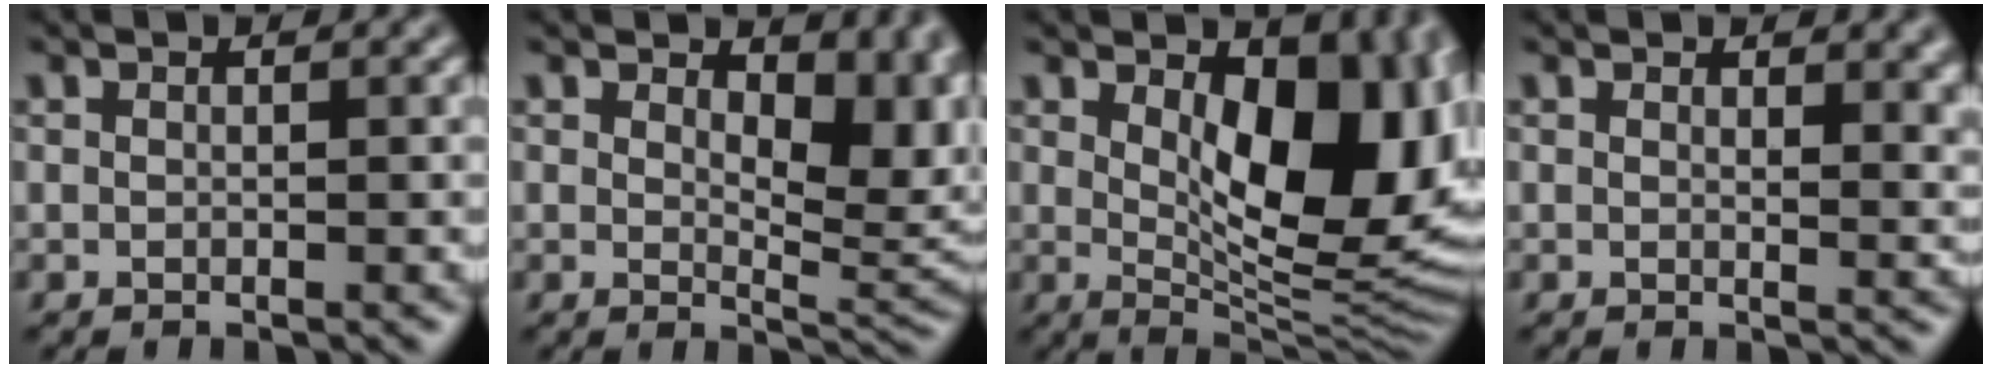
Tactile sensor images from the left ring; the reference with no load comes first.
{"total": 7.5, "force": [2.5, 4.0, 5.9], "torque": [-0.078, -0.014, 0.042]}
{"total": 12.7, "force": [2.5, 6.2, 10.8], "torque": [-0.126, -0.013, 0.047]}
{"total": 3.1, "force": [1.5, 1.5, 2.2], "torque": [-0.024, -0.005, 0.023]}